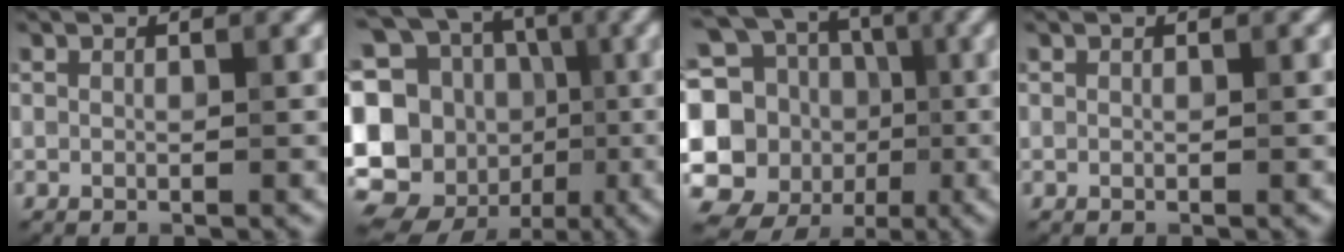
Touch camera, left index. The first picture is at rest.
{"total": 20.5, "force": [-3.5, 18.5, 8.1], "torque": [-0.175, 0.019, -0.104]}
{"total": 16.1, "force": [-0.2, 14.7, 6.7], "torque": [-0.162, 0.023, -0.023]}
{"total": 0.0}